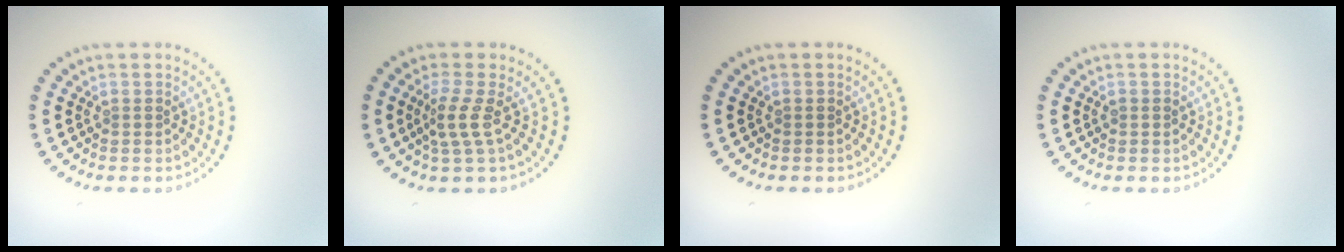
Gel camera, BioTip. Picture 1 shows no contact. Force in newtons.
{"total": 2.4, "press": 1.5, "slide": 1.8}
{"total": 0.0}
{"total": 0.6, "press": 0.6, "slide": 0.2}